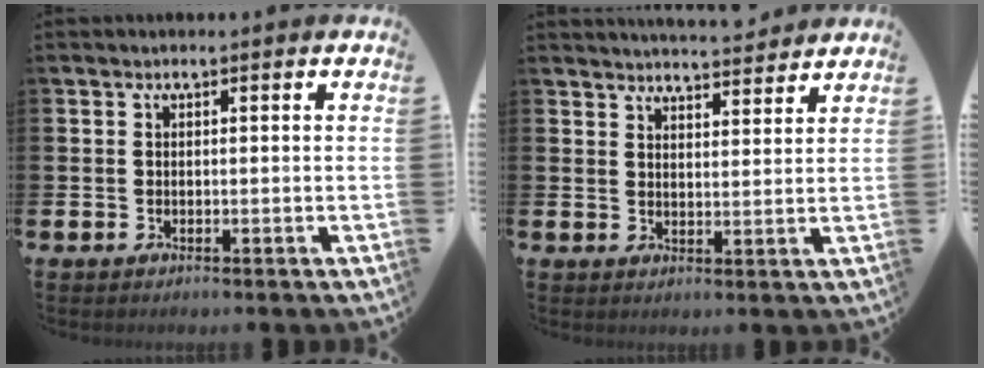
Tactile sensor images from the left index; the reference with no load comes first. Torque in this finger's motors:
{"motor_torque": [0.93, -1.21, 0.42, 0.13]}